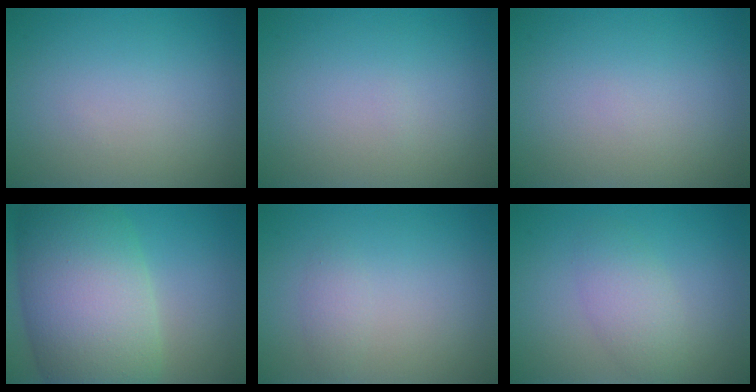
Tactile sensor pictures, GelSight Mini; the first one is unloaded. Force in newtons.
{"total": 0.0}
{"total": 0.0}
{"total": 12.4, "press": 12.4, "slide": 0.5}
{"total": 1.0, "press": 1.0, "slide": 0.0}
{"total": 2.7, "press": 2.7, "slide": 0.1}